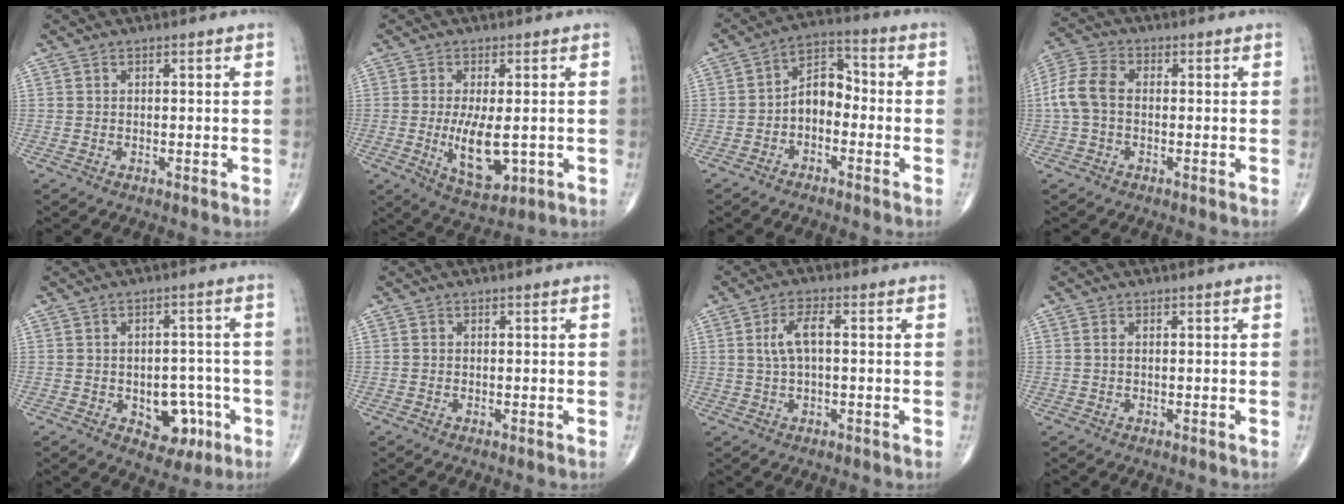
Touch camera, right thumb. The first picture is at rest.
{"total": 9.0, "force": [-1.1, 3.7, 8.1], "torque": [-0.137, -0.021, -0.008]}
{"total": 7.2, "force": [-1.9, 4.8, 5.0], "torque": [-0.065, 0.039, -0.050]}
{"total": 7.3, "force": [-0.3, 4.8, 5.4], "torque": [-0.120, 0.020, -0.014]}
{"total": 8.2, "force": [-2.8, 5.6, 5.3], "torque": [-0.031, 0.023, -0.028]}
{"total": 0.0}
{"total": 4.9, "force": [0.6, 1.8, 4.5], "torque": [-0.105, 0.014, 0.010]}
{"total": 0.7, "force": [0.1, 0.3, 0.7], "torque": [-0.017, 0.001, 0.002]}